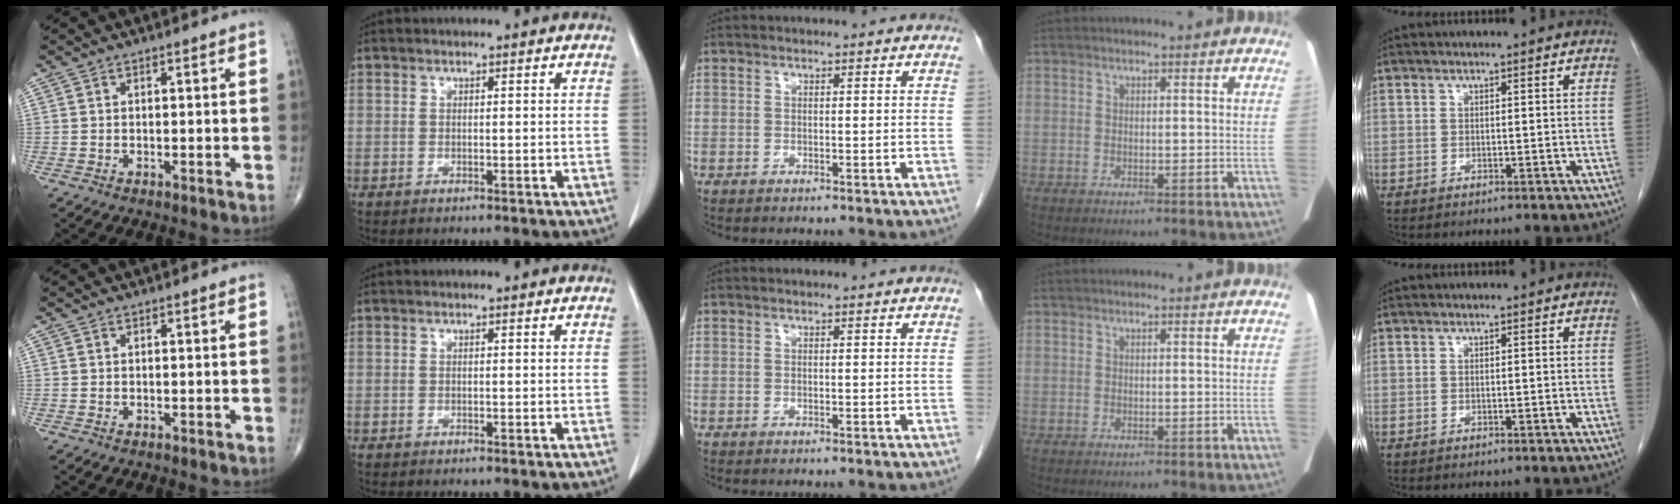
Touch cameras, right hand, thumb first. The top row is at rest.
{}